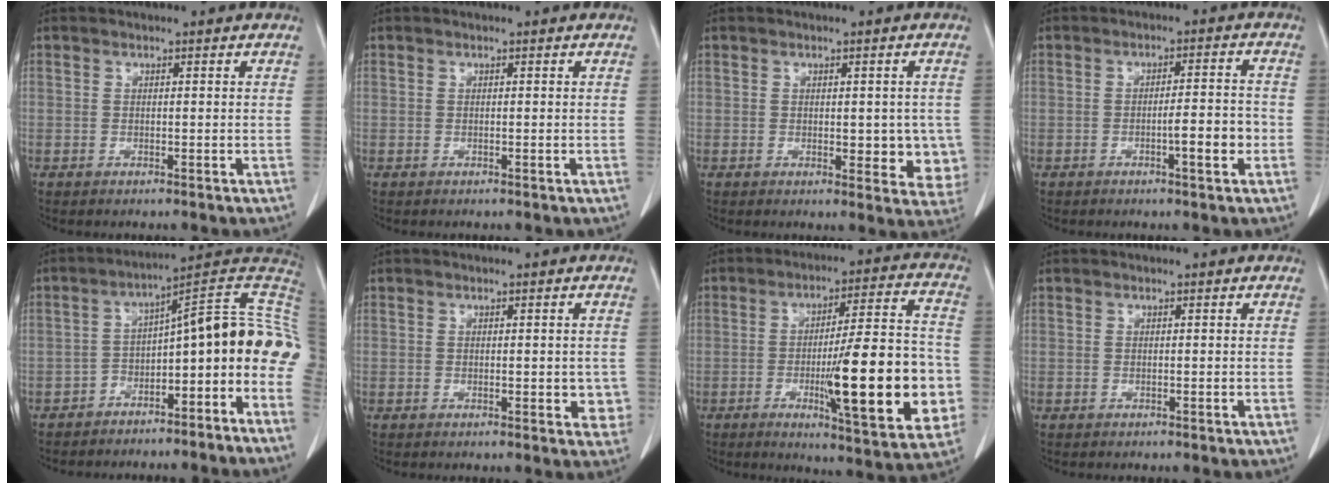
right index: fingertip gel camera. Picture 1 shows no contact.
{"total": 0.0}
{"total": 7.2, "force": [-0.7, 3.4, 6.3], "torque": [-0.052, -0.004, -0.004]}
{"total": 5.1, "force": [-1.9, 0.5, 4.7], "torque": [-0.065, 0.006, -0.026]}
{"total": 17.9, "force": [-8.7, 5.3, 14.7], "torque": [-0.159, 0.074, -0.121]}
{"total": 3.4, "force": [-0.5, 1.6, 3.0], "torque": [-0.019, -0.001, -0.005]}
{"total": 19.8, "force": [-4.3, 2.7, 19.2], "torque": [-0.250, 0.004, -0.054]}
{"total": 0.0}